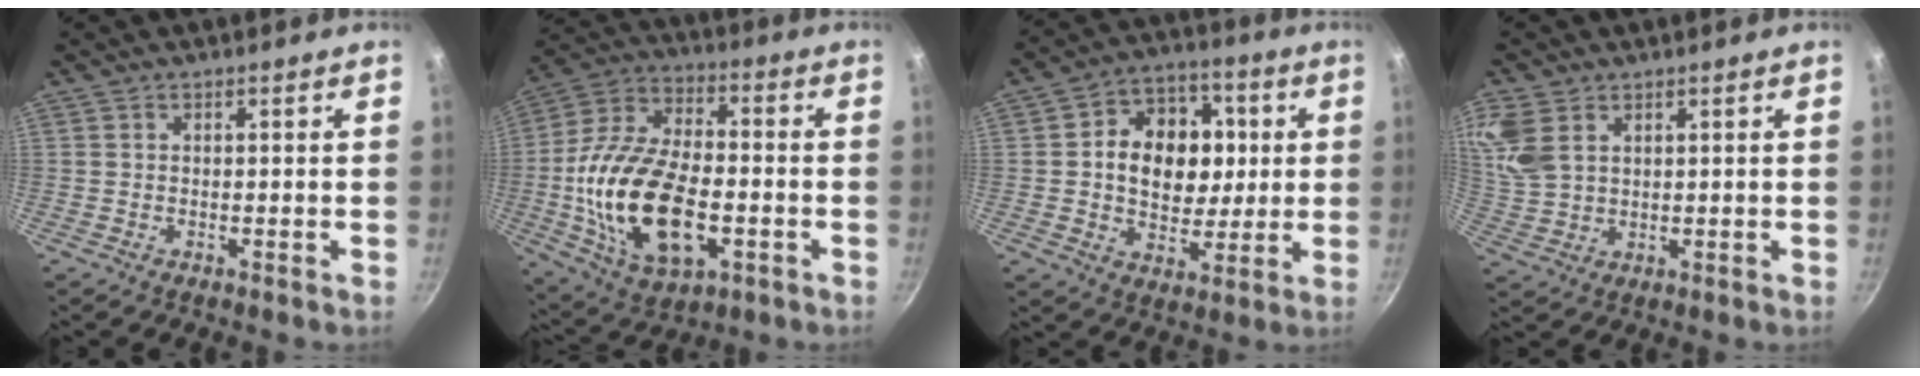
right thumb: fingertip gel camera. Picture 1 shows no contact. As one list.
[{"total": 23.4, "force": [-4.3, 13.0, 19.0], "torque": [-0.358, 0.025, -0.075]}, {"total": 15.6, "force": [1.8, 12.1, 9.7], "torque": [-0.106, 0.012, 0.022]}, {"total": 9.0, "force": [4.1, 5.8, 5.5], "torque": [-0.110, -0.008, 0.090]}]